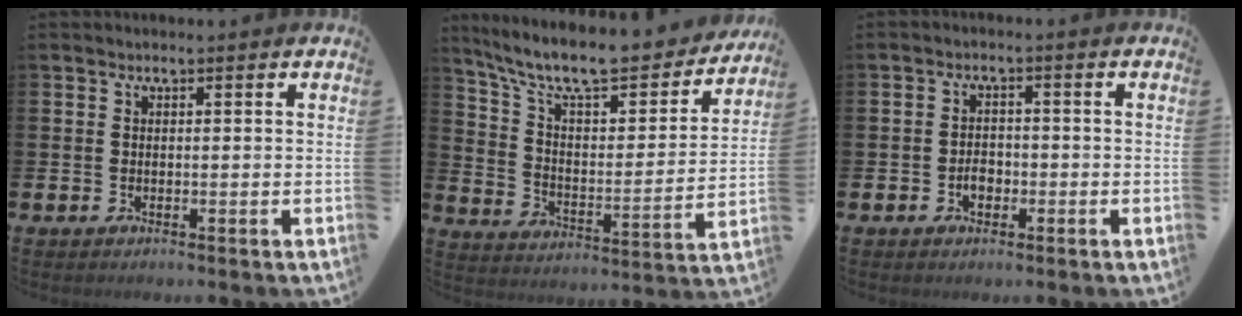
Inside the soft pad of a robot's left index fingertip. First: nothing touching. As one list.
[{"total": 10.9, "force": [9.5, 2.8, 4.4], "torque": [-0.113, -0.065, 0.160]}, {"total": 2.3, "force": [-0.8, 1.6, 1.4], "torque": [-0.018, 0.000, -0.019]}]